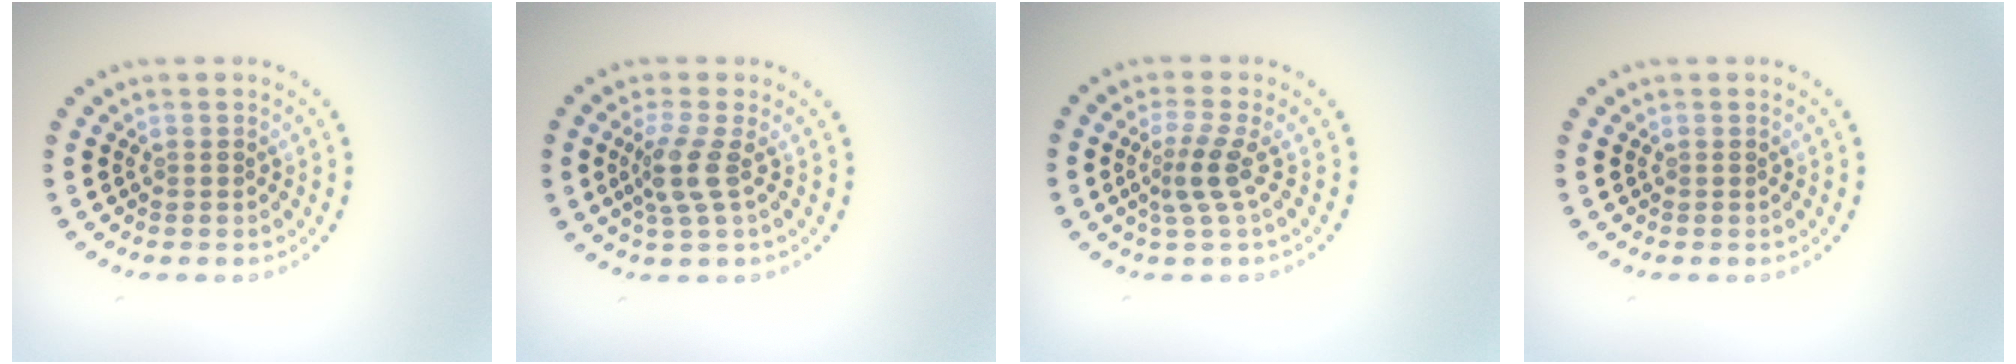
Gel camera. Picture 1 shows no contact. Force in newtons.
{"total": 2.7, "press": 2.0, "slide": 1.8}
{"total": 2.4, "press": 1.7, "slide": 1.7}
{"total": 0.0}